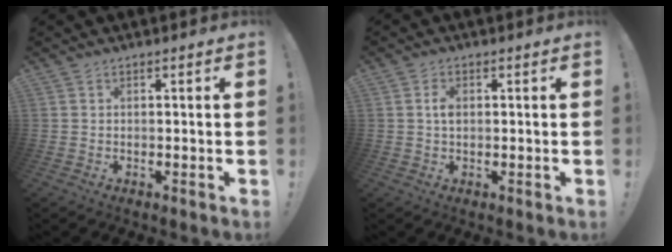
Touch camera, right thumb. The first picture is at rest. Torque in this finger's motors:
{"motor_torque": [0.58, 0.39, 0.31, -0.24, 0.02]}